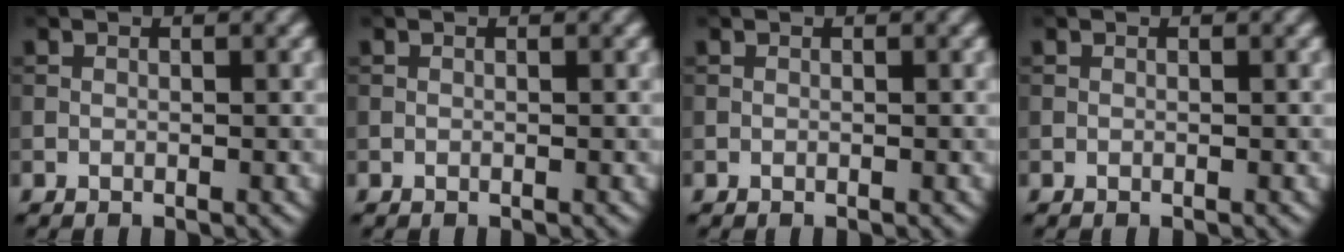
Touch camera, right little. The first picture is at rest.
{"total": 0.0}
{"total": 0.0}
{"total": 0.0}